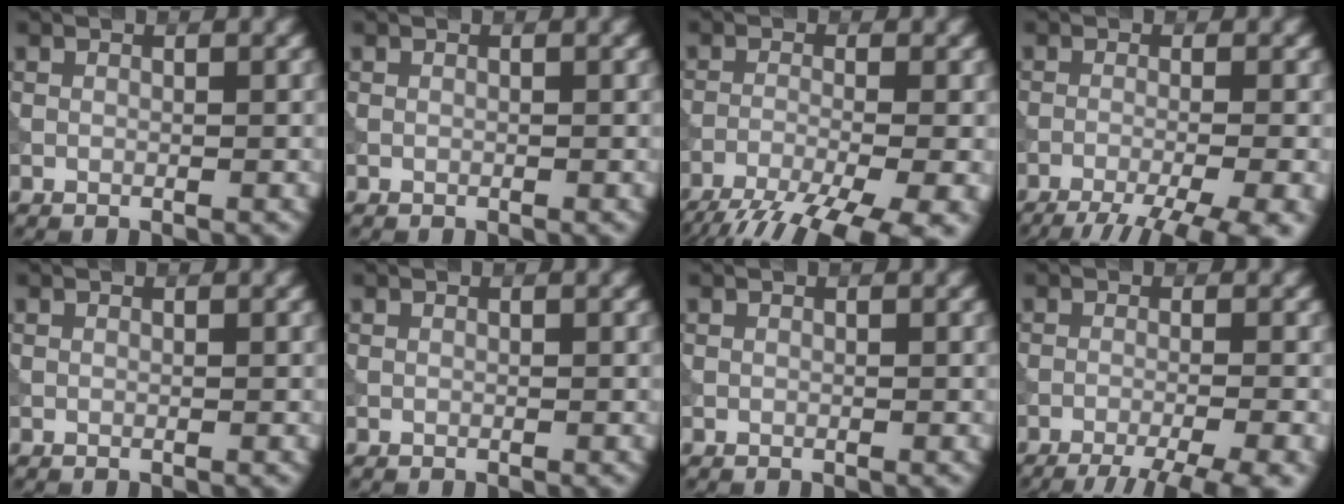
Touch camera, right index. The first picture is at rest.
{"total": 0.0}
{"total": 10.8, "force": [-8.0, 2.6, 6.8], "torque": [-0.121, -0.039, -0.114]}
{"total": 9.4, "force": [-6.1, 2.7, 6.6], "torque": [-0.075, -0.017, -0.074]}
{"total": 0.0}
{"total": 0.0}
{"total": 0.0}
{"total": 7.4, "force": [-4.7, 1.9, 5.4], "torque": [-0.059, -0.008, -0.063]}